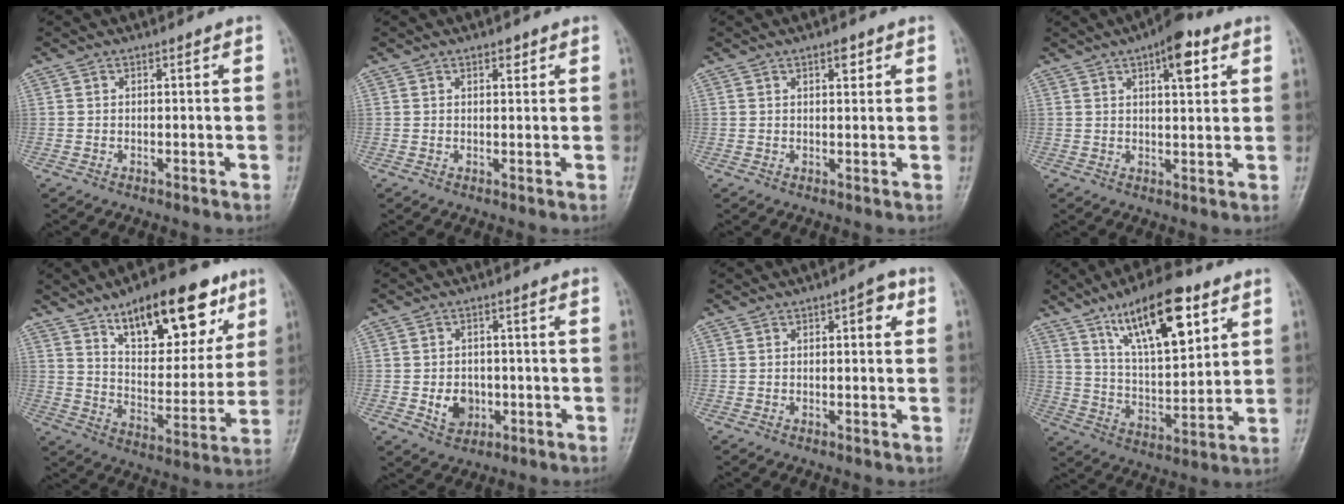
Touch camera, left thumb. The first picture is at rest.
{"total": 1.5, "force": [0.9, 0.7, 0.9], "torque": [-0.005, -0.003, 0.012]}
{"total": 2.1, "force": [1.2, 0.9, 1.5], "torque": [-0.014, -0.004, 0.015]}
{"total": 7.6, "force": [3.7, 2.9, 6.0], "torque": [-0.068, -0.008, 0.046]}
{"total": 21.7, "force": [12.3, 9.4, 15.2], "torque": [-0.175, -0.046, 0.197]}
{"total": 5.3, "force": [-1.3, 4.3, 2.8], "torque": [-0.022, 0.007, -0.016]}
{"total": 3.7, "force": [1.2, 1.5, 3.1], "torque": [-0.030, 0.004, 0.010]}
{"total": 17.9, "force": [9.6, 6.6, 13.6], "torque": [-0.191, -0.038, 0.166]}